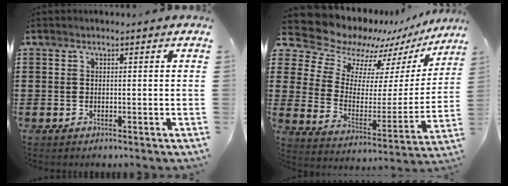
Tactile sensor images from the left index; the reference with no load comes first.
{"total": 10.0, "force": [9.1, 3.6, 1.5], "torque": [-0.081, -0.074, 0.161]}